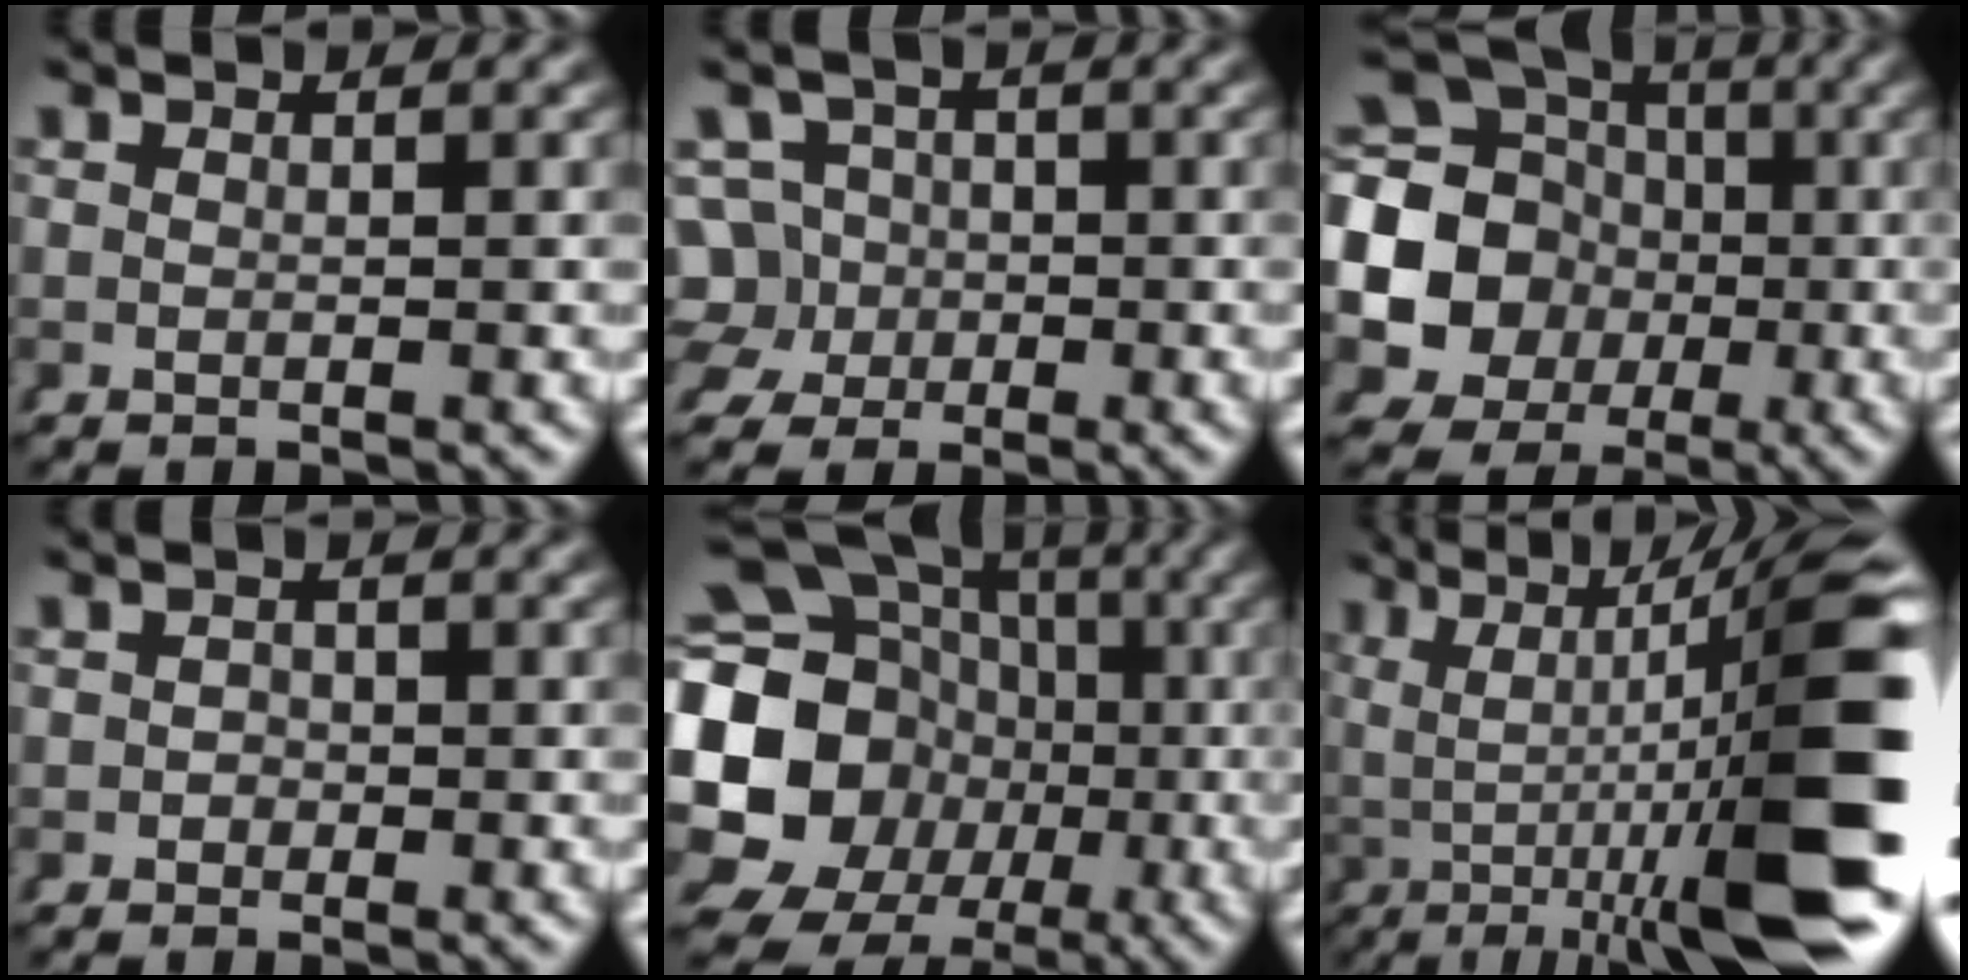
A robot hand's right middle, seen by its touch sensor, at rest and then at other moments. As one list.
[{"total": 7.6, "force": [-1.1, 7.1, 2.4], "torque": [-0.046, -0.035, -0.014]}, {"total": 18.5, "force": [-0.3, 16.7, 8.1], "torque": [-0.176, -0.050, -0.009]}, {"total": 0.6, "force": [-0.5, 0.3, -0.3], "torque": [0.016, -0.005, -0.008]}, {"total": 21.3, "force": [-0.5, 18.7, 10.3], "torque": [-0.224, -0.050, -0.012]}, {"total": 13.7, "force": [-0.2, 4.2, 13.0], "torque": [-0.150, 0.000, 0.002]}]